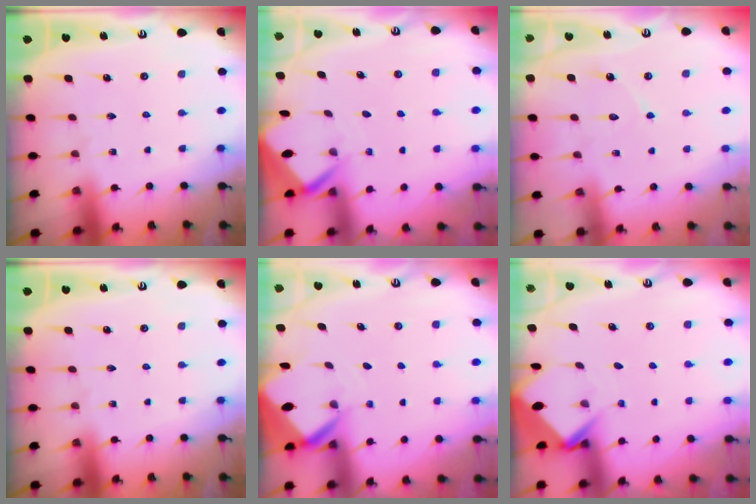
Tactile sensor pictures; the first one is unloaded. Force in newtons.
{"total": 2.8, "press": 2.8, "slide": 0.1}
{"total": 6.1, "press": 6.1, "slide": 0.5}
{"total": 0.0}
{"total": 4.8, "press": 4.8, "slide": 0.1}
{"total": 3.5, "press": 3.5, "slide": 0.3}